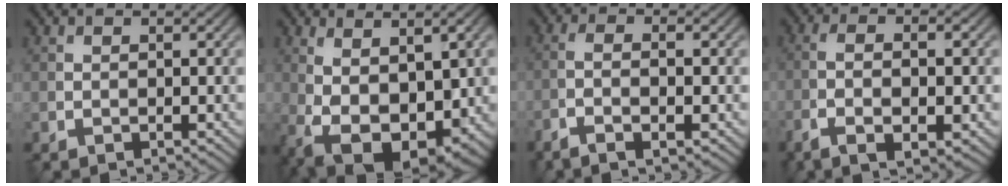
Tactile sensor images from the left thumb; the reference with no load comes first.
{"total": 12.8, "force": [-1.0, 6.6, 11.0], "torque": [-0.206, -0.033, 0.021]}
{"total": 3.8, "force": [-1.9, 0.7, 3.2], "torque": [-0.063, 0.001, -0.044]}
{"total": 6.3, "force": [-2.6, 1.8, 5.5], "torque": [-0.109, -0.006, -0.043]}